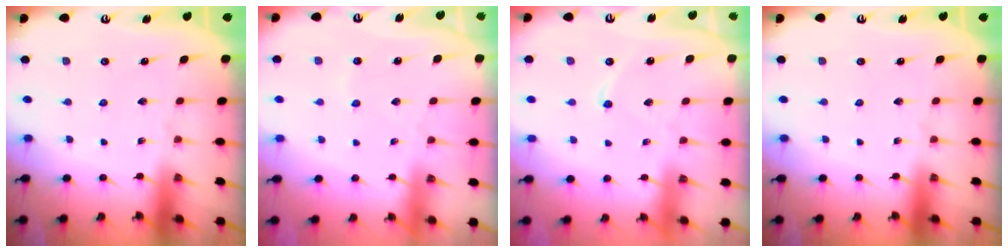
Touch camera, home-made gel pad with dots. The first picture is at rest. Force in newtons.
{"total": 3.6, "press": 3.5, "slide": 0.6}
{"total": 3.7, "press": 3.7, "slide": 0.1}
{"total": 0.0}